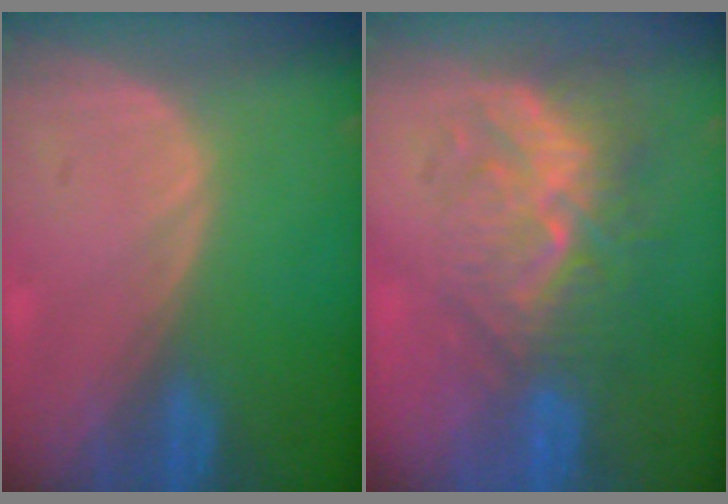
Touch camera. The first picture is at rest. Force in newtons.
{"total": 10.1, "press": 8.7, "slide": 5.1}